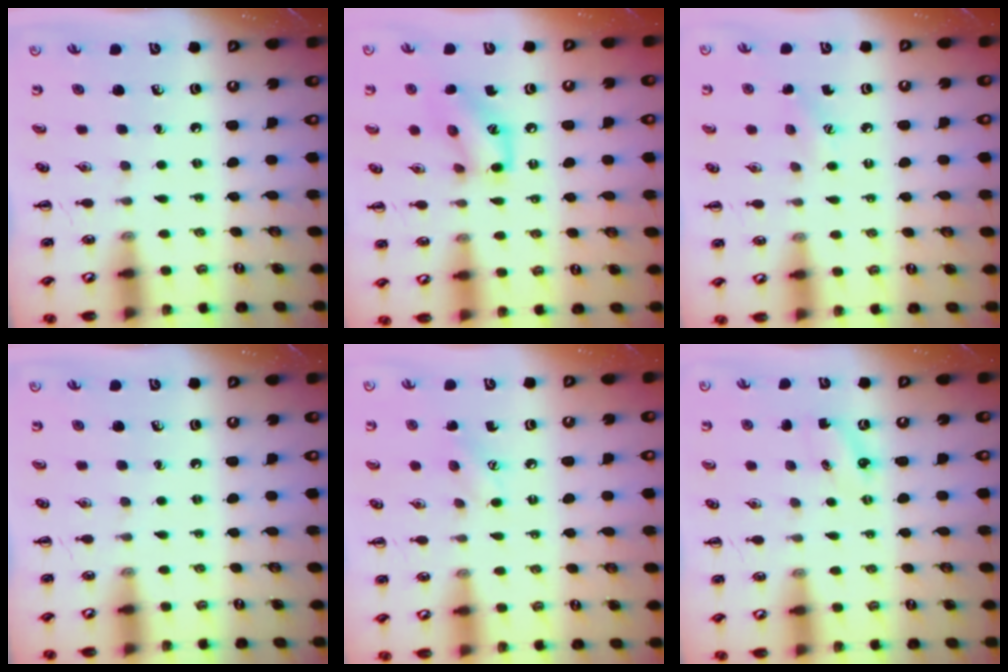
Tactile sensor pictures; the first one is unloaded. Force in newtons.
{"total": 11.2, "press": 11.2, "slide": 0.9}
{"total": 5.4, "press": 5.2, "slide": 1.3}
{"total": 0.0}
{"total": 6.8, "press": 6.5, "slide": 1.7}
{"total": 2.8, "press": 2.7, "slide": 0.7}